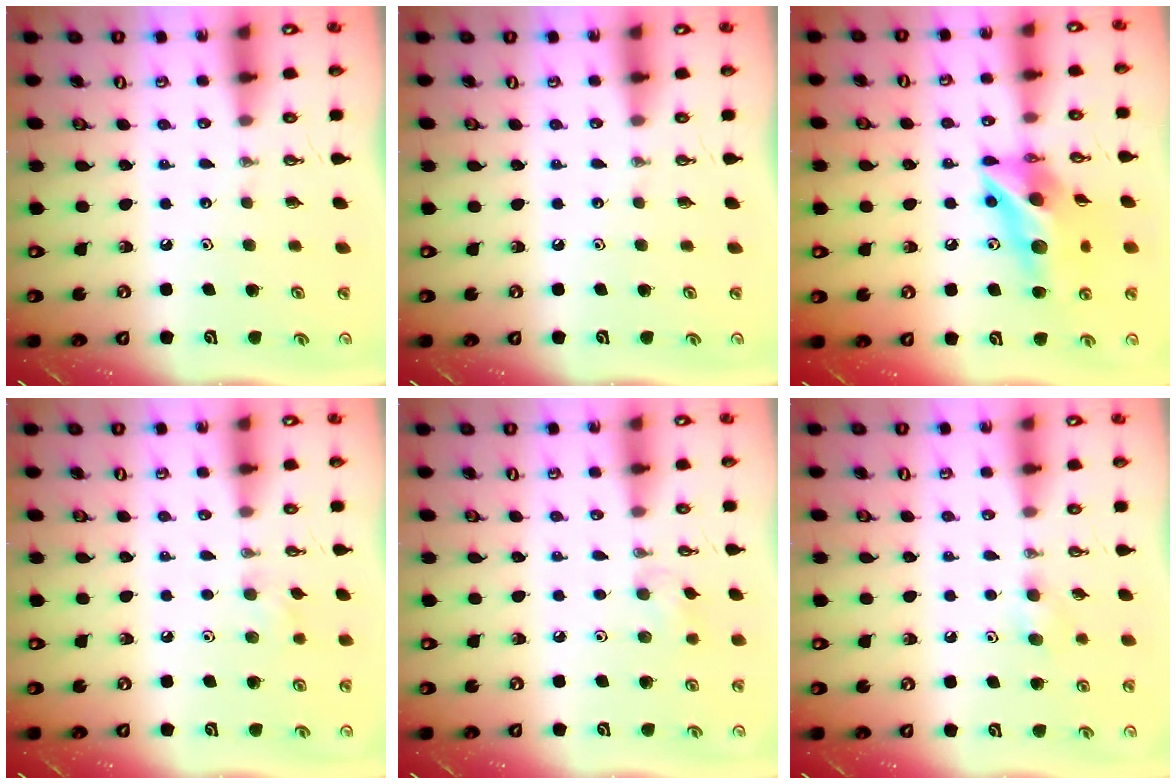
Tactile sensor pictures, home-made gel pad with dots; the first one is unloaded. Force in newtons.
{"total": 0.0}
{"total": 14.7, "press": 14.7, "slide": 1.6}
{"total": 6.4, "press": 6.4, "slide": 1.0}
{"total": 6.0, "press": 5.9, "slide": 1.2}
{"total": 5.1, "press": 5.0, "slide": 0.9}